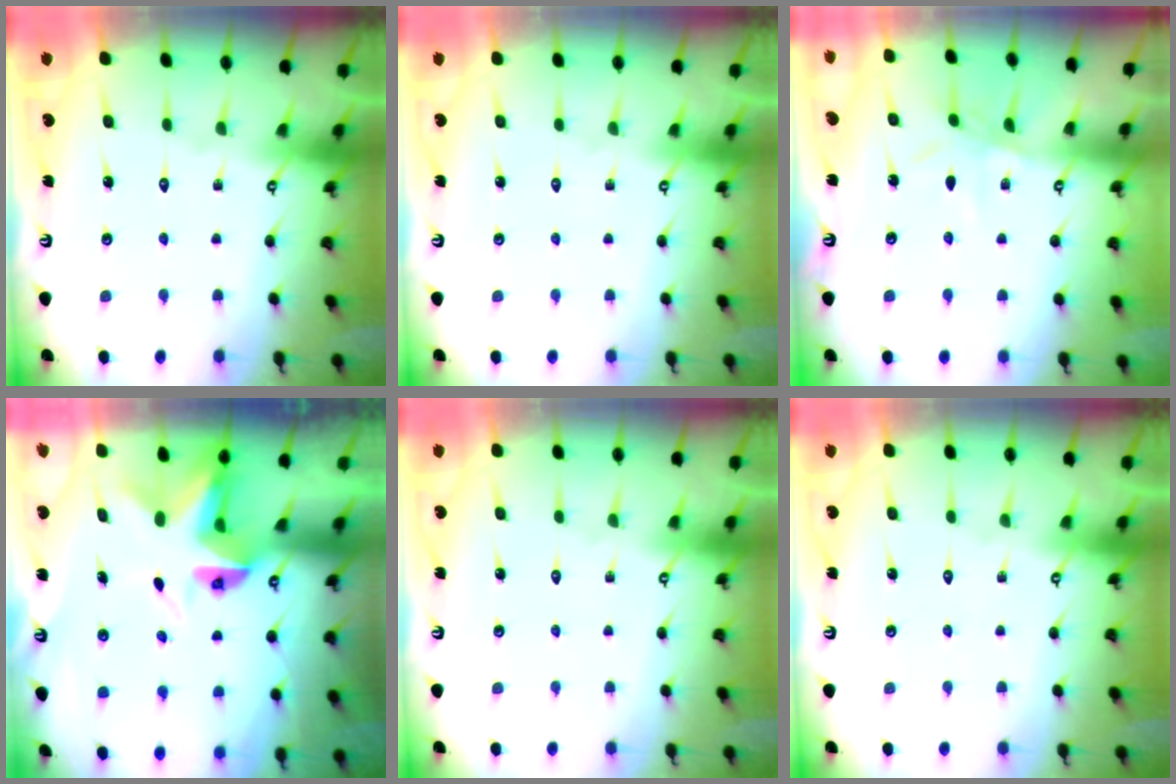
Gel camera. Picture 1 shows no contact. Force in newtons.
{"total": 0.0}
{"total": 4.8, "press": 4.7, "slide": 0.6}
{"total": 5.7, "press": 5.6, "slide": 0.6}
{"total": 0.0}
{"total": 0.0}